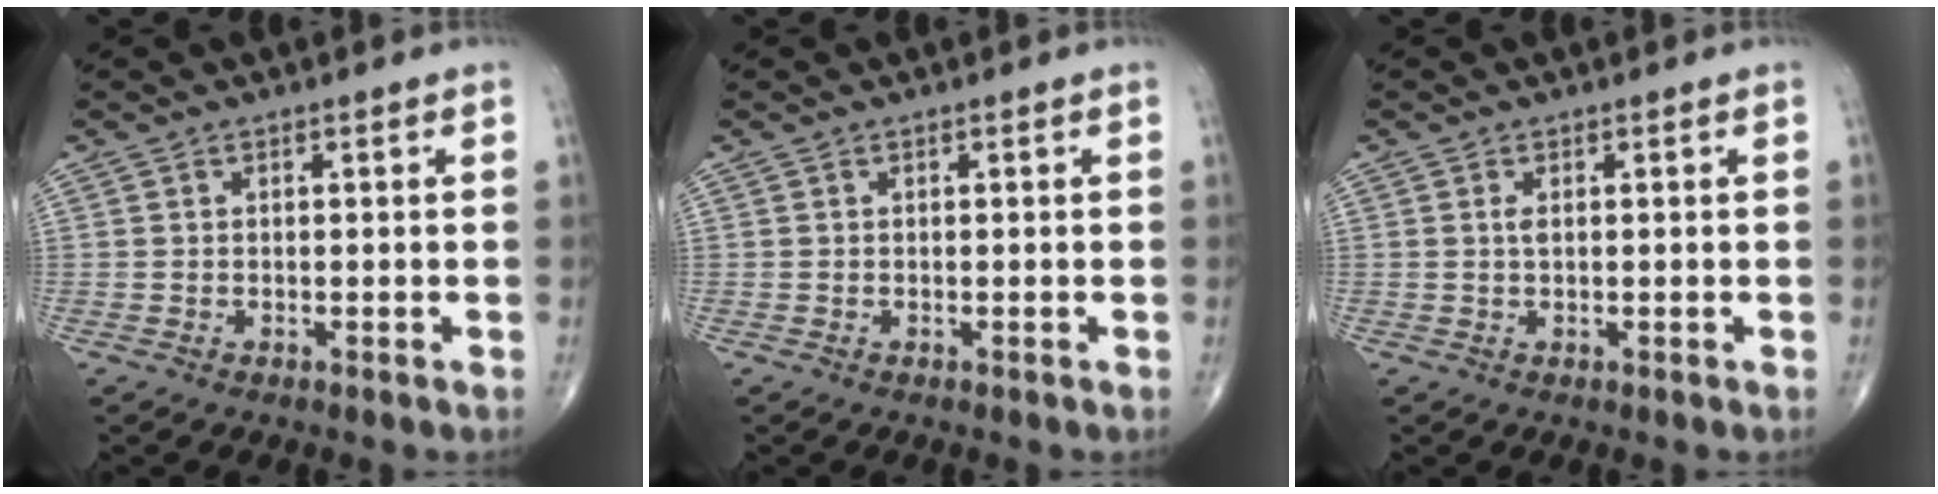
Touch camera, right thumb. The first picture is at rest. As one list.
[{"total": 0.0}, {"total": 0.9, "force": [0.2, 0.3, 0.8], "torque": [-0.020, -0.001, 0.004]}]